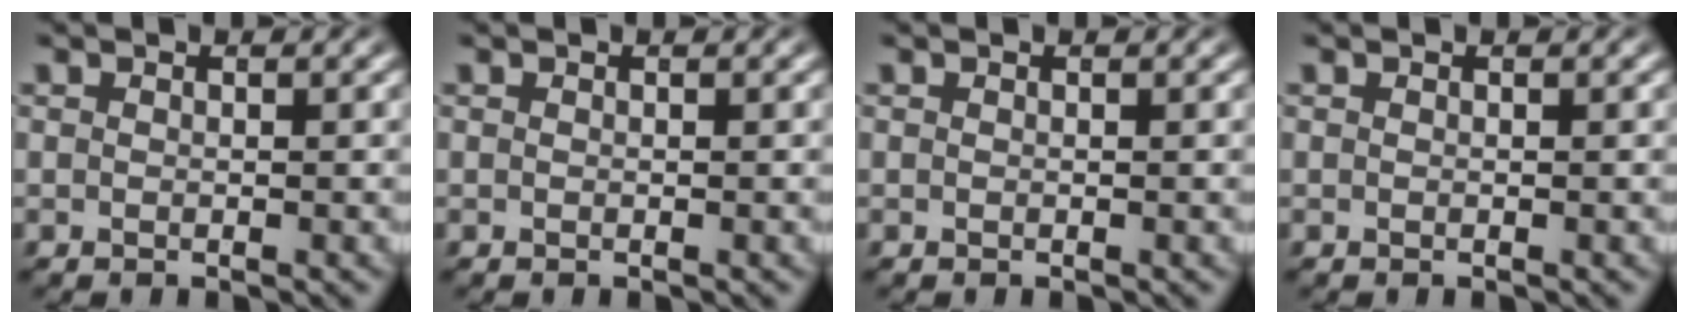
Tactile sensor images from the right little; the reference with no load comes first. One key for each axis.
{"total": 0.0}
{"total": 0.0}
{"total": 0.0}